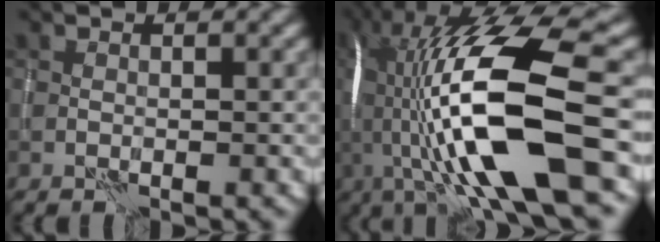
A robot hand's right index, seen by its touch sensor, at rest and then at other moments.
{"total": 16.5, "force": [-1.3, 4.4, 15.9], "torque": [-0.301, 0.022, -0.020]}